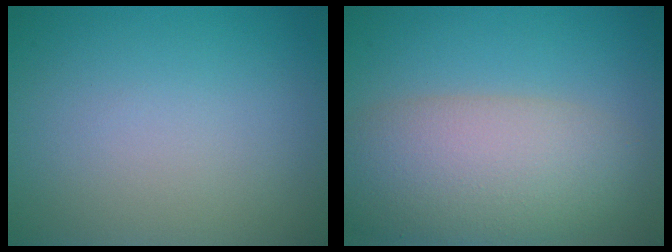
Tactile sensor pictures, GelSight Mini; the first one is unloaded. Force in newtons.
{"total": 8.7, "press": 8.7, "slide": 0.7}